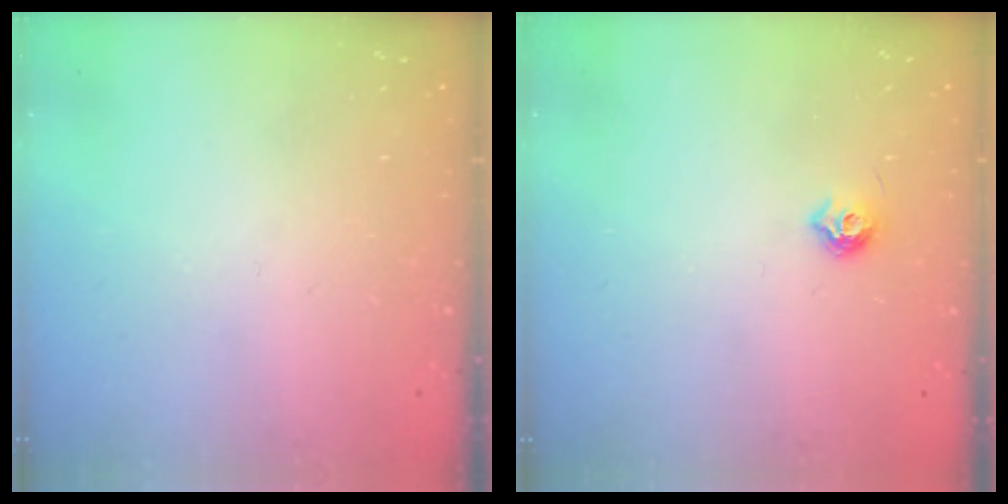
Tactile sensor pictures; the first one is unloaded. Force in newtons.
{"total": 6.1, "press": 6.0, "slide": 0.9}